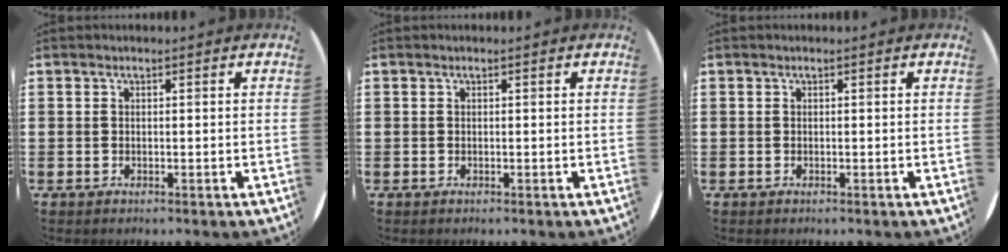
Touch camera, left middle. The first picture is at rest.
{"total": 0.0}
{"total": 0.0}